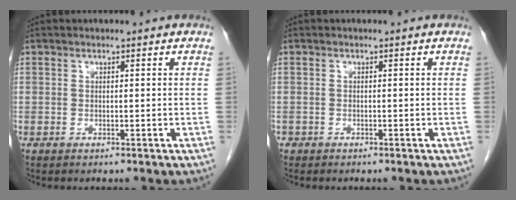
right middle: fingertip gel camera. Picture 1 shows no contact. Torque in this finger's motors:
{"motor_torque": [-0.01, 0.06, -0.01, 0.01]}